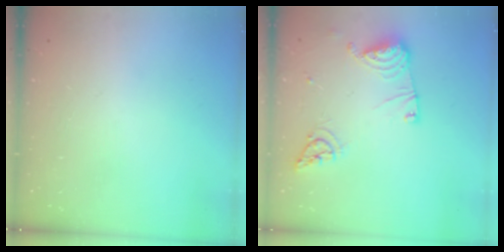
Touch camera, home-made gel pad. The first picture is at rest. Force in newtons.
{"total": 12.6, "press": 12.5, "slide": 1.5}